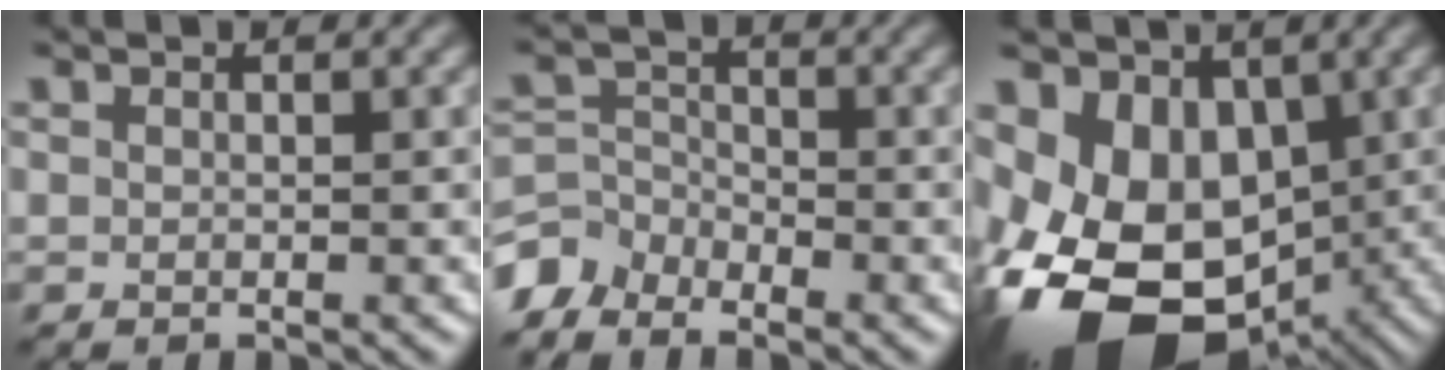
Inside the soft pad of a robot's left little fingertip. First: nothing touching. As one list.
[{"total": 4.4, "force": [-3.9, 1.9, 0.4], "torque": [0.004, 0.004, -0.088]}, {"total": 15.8, "force": [-4.9, 10.8, 10.4], "torque": [-0.187, -0.029, -0.072]}]